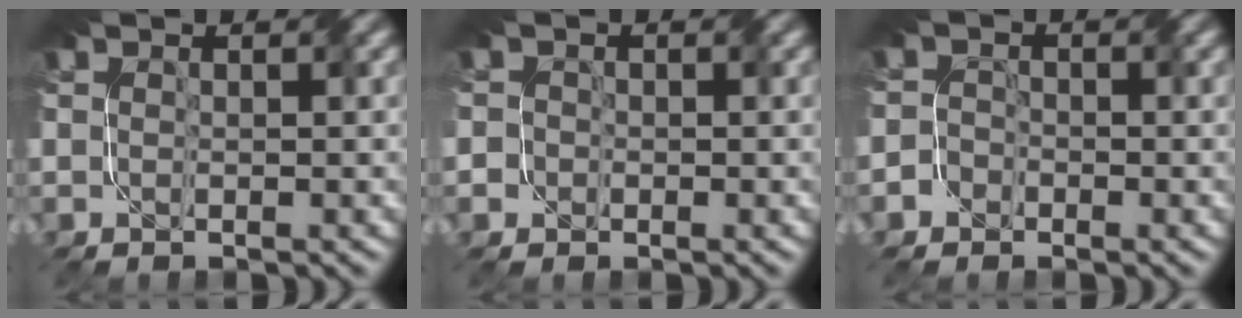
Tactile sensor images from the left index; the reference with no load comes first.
{"total": 1.7, "force": [-0.6, 1.5, 0.3], "torque": [0.010, 0.020, -0.032]}
{"total": 1.6, "force": [-1.4, 0.7, -0.1], "torque": [0.021, 0.004, -0.026]}